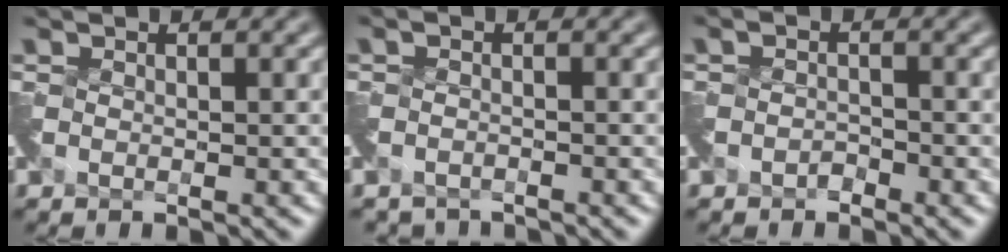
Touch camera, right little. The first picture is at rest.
{"total": 2.3, "force": [-2.2, 0.6, -0.4], "torque": [0.010, -0.019, -0.046]}
{"total": 1.3, "force": [-1.2, 0.4, -0.3], "torque": [0.006, -0.004, -0.023]}